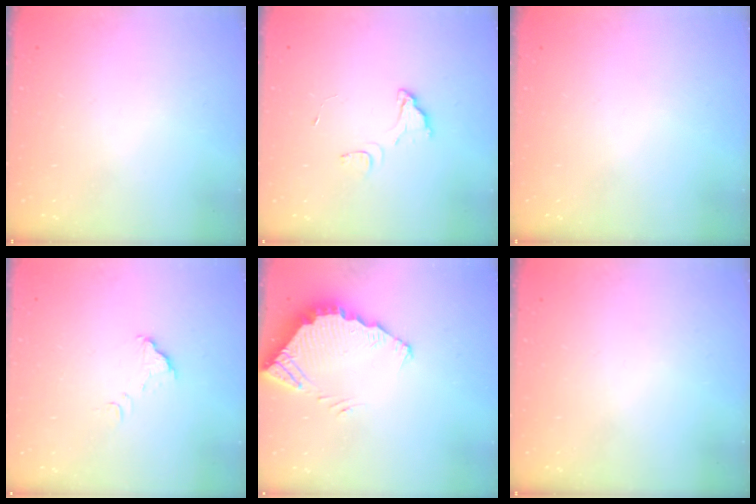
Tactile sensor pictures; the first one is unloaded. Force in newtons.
{"total": 4.3, "press": 4.3, "slide": 0.4}
{"total": 0.0}
{"total": 2.4, "press": 2.4, "slide": 0.1}
{"total": 4.4, "press": 4.4, "slide": 0.2}
{"total": 0.0}